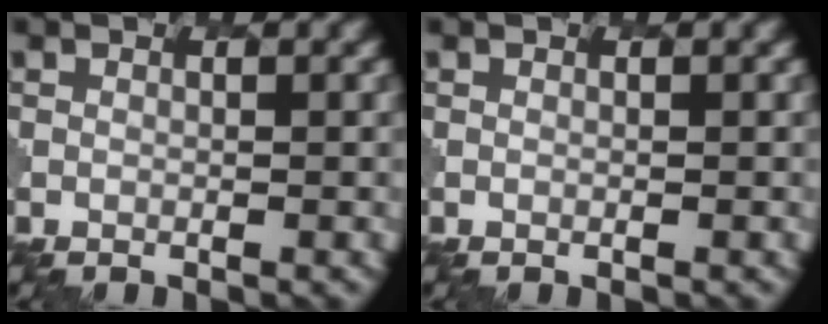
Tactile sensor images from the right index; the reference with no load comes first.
{"total": 0.0}